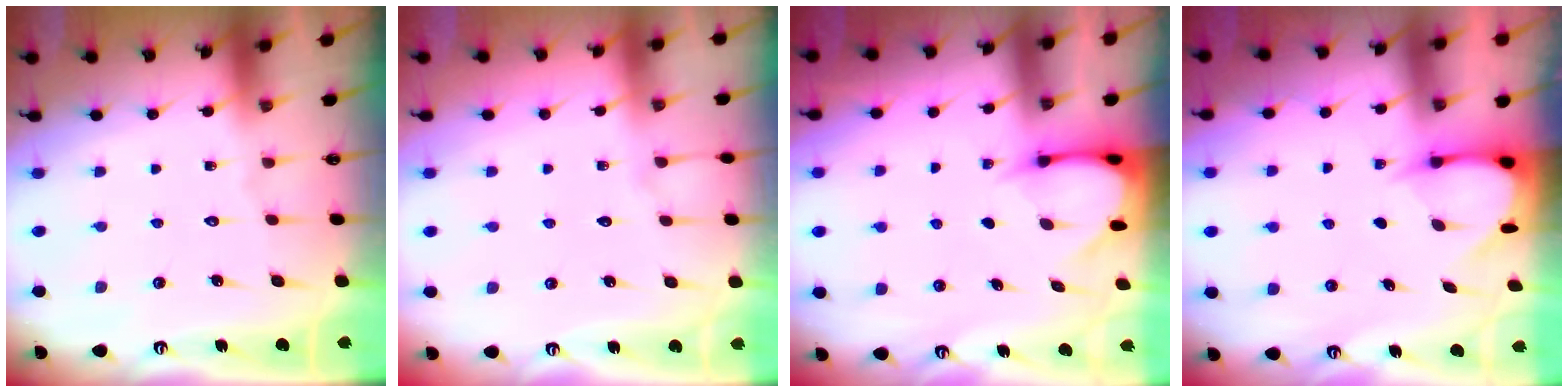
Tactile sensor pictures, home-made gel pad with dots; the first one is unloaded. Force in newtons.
{"total": 2.5, "press": 2.5, "slide": 0.4}
{"total": 3.6, "press": 3.6, "slide": 0.3}
{"total": 3.7, "press": 3.7, "slide": 0.4}